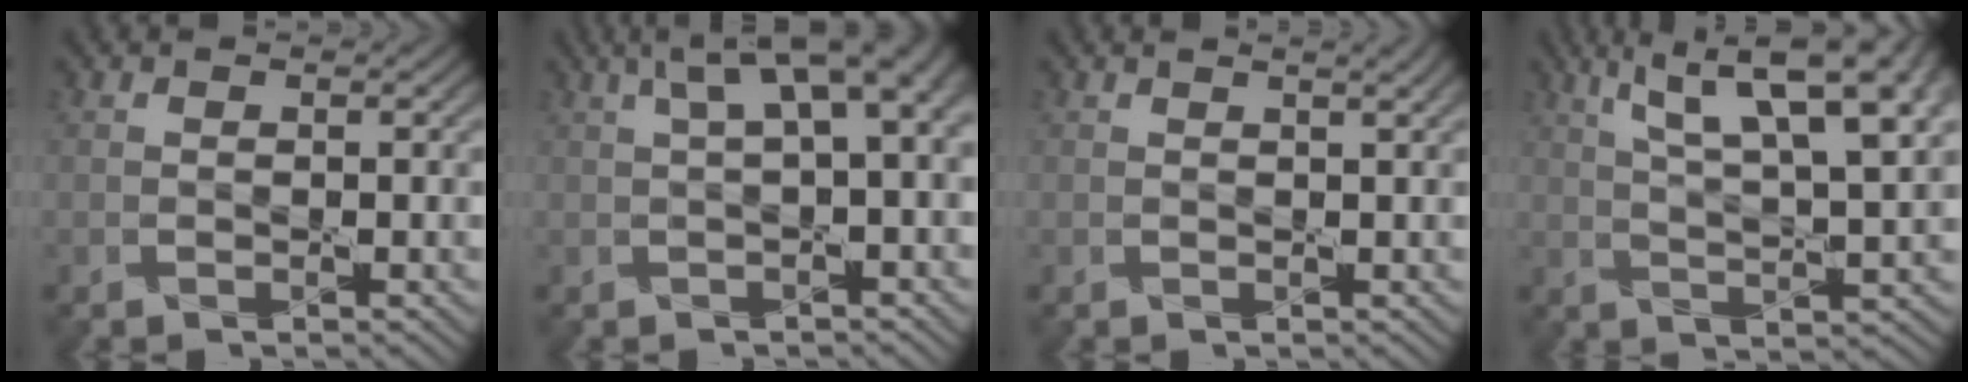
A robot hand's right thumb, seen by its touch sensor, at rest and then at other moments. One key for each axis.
{"total": 7.2, "fx": 2.3, "fy": 2.1, "fz": 6.5, "tx": -0.095, "ty": 0.026, "tz": 0.041}
{"total": 1.7, "fx": 1.1, "fy": 0.4, "fz": 1.3, "tx": -0.022, "ty": 0.002, "tz": 0.004}
{"total": 14.0, "fx": 7.0, "fy": 4.0, "fz": 11.4, "tx": -0.197, "ty": 0.016, "tz": 0.111}